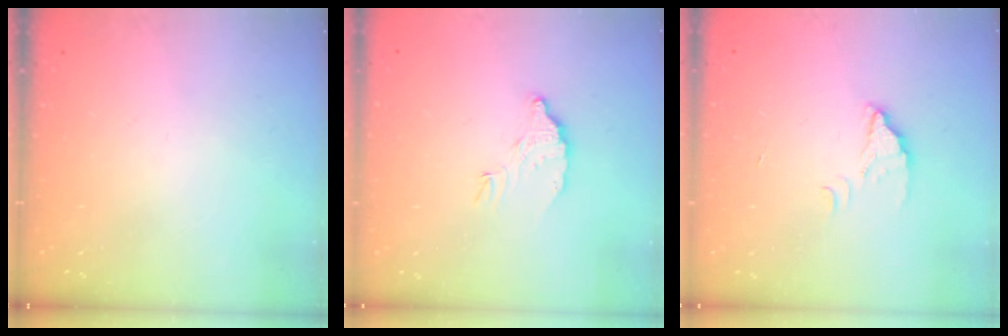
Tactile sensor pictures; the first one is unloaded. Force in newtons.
{"total": 6.3, "press": 6.3, "slide": 0.2}
{"total": 2.7, "press": 2.7, "slide": 0.1}